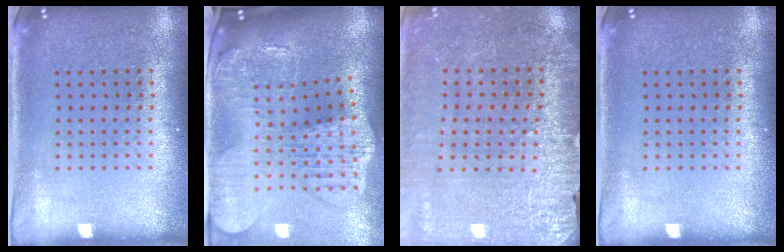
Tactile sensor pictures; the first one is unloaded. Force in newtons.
{"total": 4.4, "press": 3.3, "slide": 2.9}
{"total": 2.9, "press": 2.9, "slide": 0.3}
{"total": 0.0}